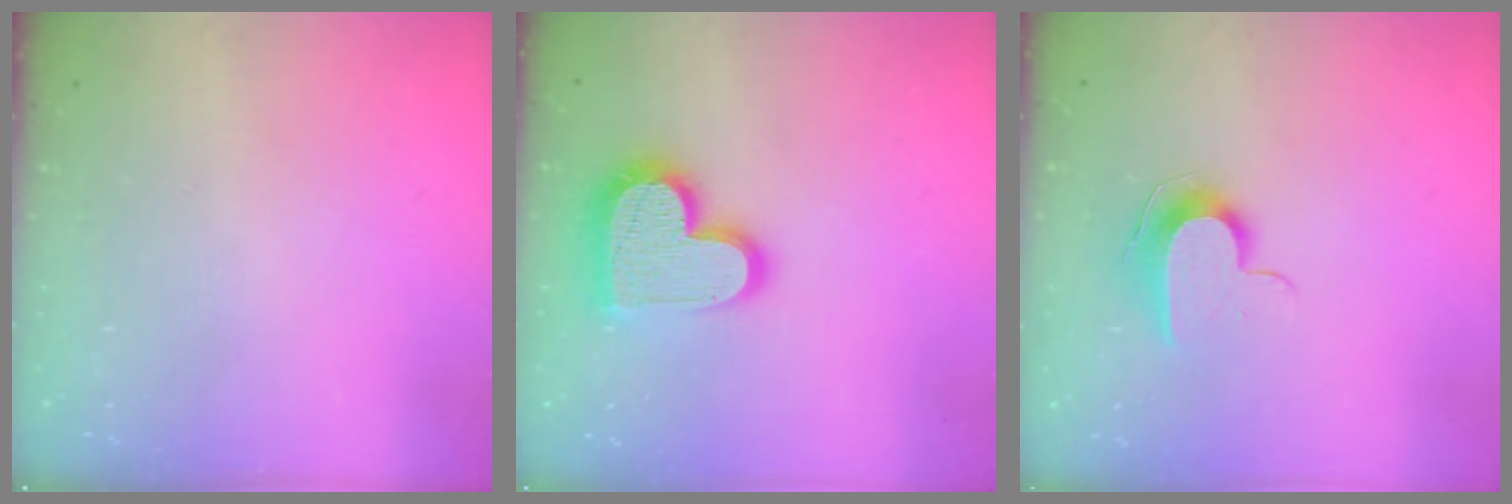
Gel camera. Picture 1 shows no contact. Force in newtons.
{"total": 17.8, "press": 17.8, "slide": 1.1}
{"total": 9.2, "press": 9.1, "slide": 1.0}